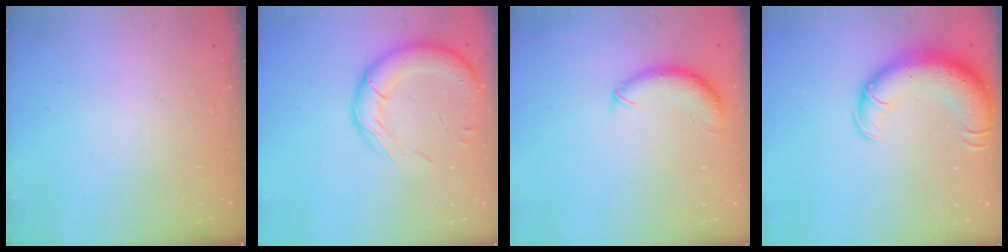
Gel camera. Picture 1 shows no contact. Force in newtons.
{"total": 16.4, "press": 15.8, "slide": 4.5}
{"total": 8.7, "press": 8.6, "slide": 1.6}
{"total": 16.2, "press": 15.7, "slide": 3.9}